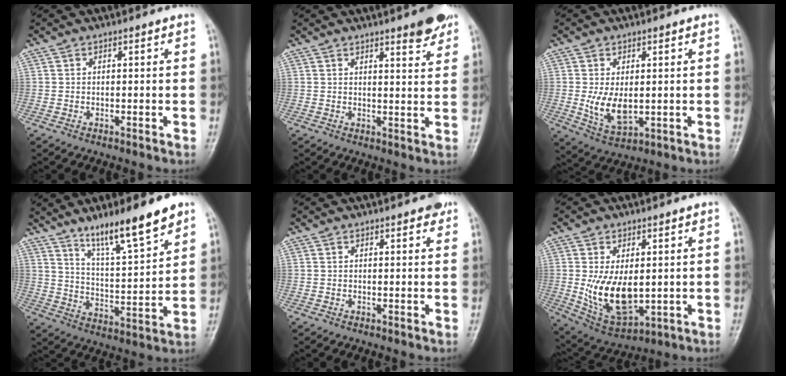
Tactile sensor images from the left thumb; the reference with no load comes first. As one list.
[{"total": 5.4, "force": [3.9, 1.0, 3.7], "torque": [-0.037, -0.024, 0.048]}, {"total": 6.8, "force": [0.1, 3.8, 5.6], "torque": [-0.095, -0.018, 0.016]}, {"total": 14.0, "force": [9.9, 2.4, 9.6], "torque": [-0.145, -0.060, 0.173]}, {"total": 2.2, "force": [1.5, 0.8, 1.5], "torque": [-0.013, -0.002, 0.016]}, {"total": 11.7, "force": [0.0, 6.5, 9.7], "torque": [-0.158, -0.021, 0.023]}]